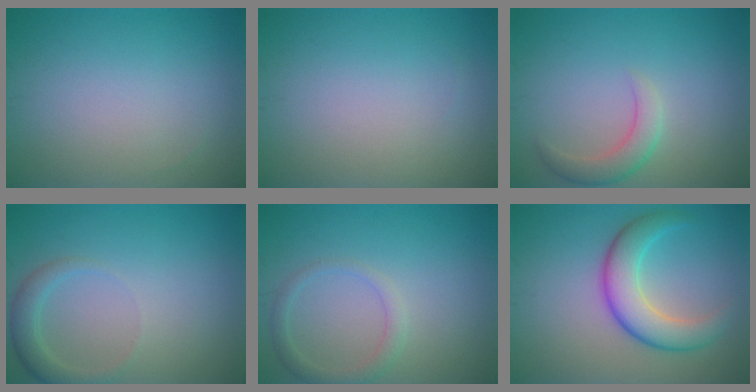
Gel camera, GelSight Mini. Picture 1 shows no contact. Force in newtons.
{"total": 0.0}
{"total": 2.5, "press": 2.5, "slide": 0.2}
{"total": 2.2, "press": 2.2, "slide": 0.2}
{"total": 1.9, "press": 1.9, "slide": 0.1}
{"total": 5.6, "press": 5.6, "slide": 0.1}